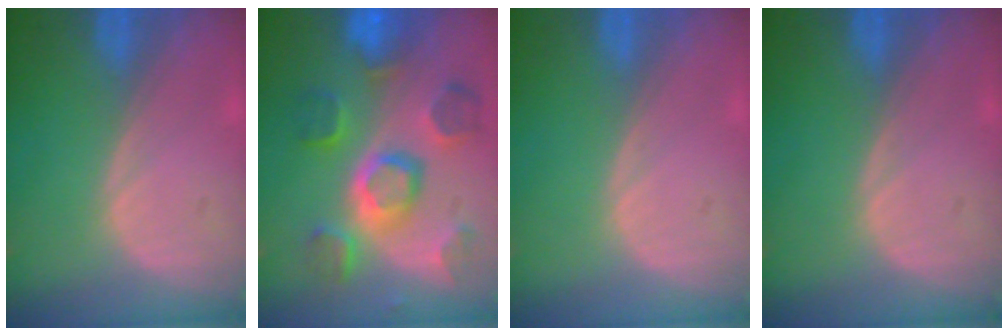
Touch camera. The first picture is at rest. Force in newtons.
{"total": 11.4, "press": 10.1, "slide": 5.3}
{"total": 0.0}
{"total": 0.0}